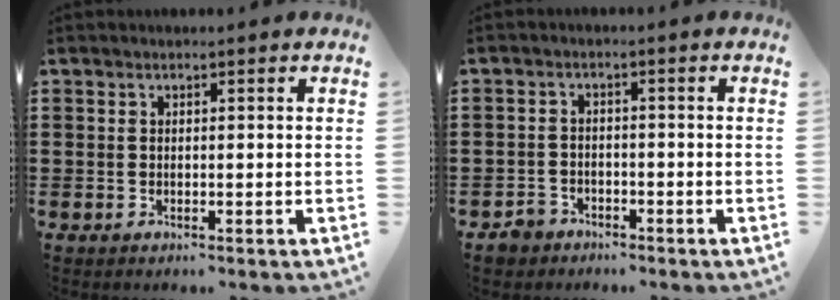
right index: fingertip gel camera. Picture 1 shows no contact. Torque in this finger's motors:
{"motor_torque": [0.08, -0.06, 0.00, -0.01]}